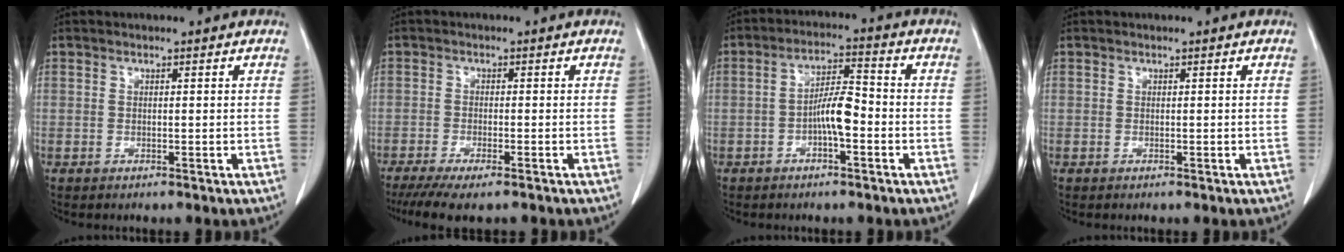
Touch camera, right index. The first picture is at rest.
{"total": 8.3, "force": [-6.5, 1.5, 5.0], "torque": [-0.073, -0.016, -0.101]}
{"total": 6.0, "force": [-1.7, 1.5, 5.5], "torque": [-0.105, 0.015, -0.031]}
{"total": 0.0}